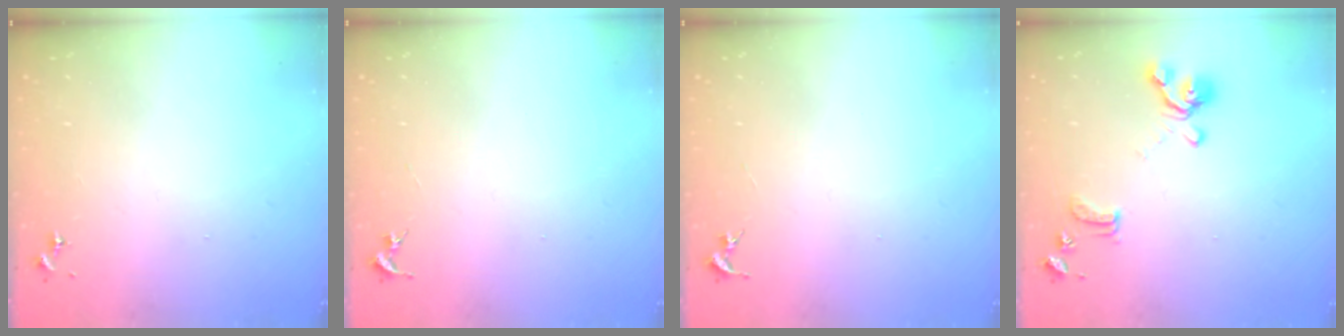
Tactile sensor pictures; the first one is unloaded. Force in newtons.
{"total": 0.0}
{"total": 0.0}
{"total": 12.6, "press": 12.5, "slide": 1.4}